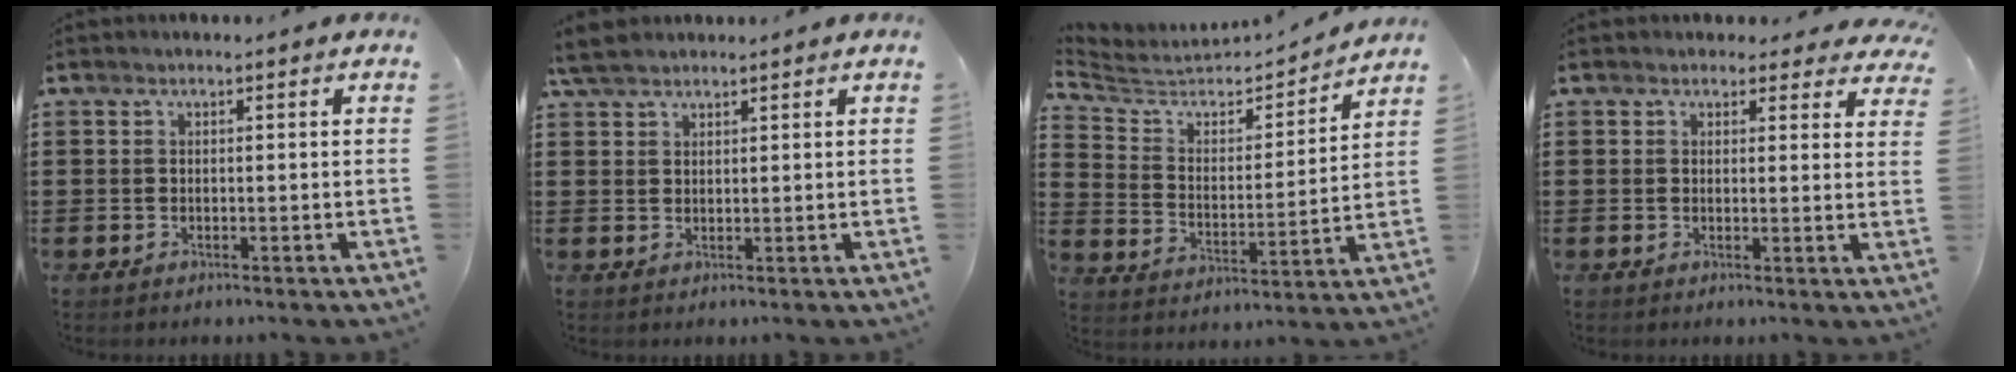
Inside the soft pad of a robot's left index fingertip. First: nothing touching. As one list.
[{"total": 3.5, "force": [2.9, 1.3, 1.5], "torque": [-0.039, 0.004, 0.056]}, {"total": 5.0, "force": [4.5, 1.6, 1.3], "torque": [-0.055, -0.036, 0.069]}, {"total": 2.1, "force": [1.8, 1.1, 0.5], "torque": [-0.003, -0.002, 0.028]}]